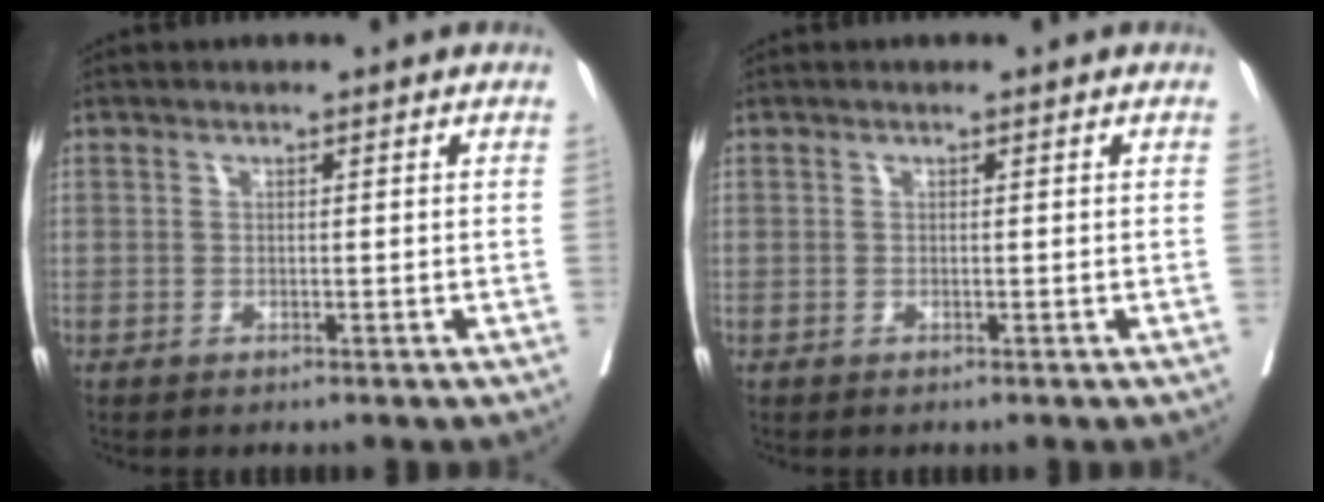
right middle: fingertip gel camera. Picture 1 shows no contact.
{"total": 0.0}